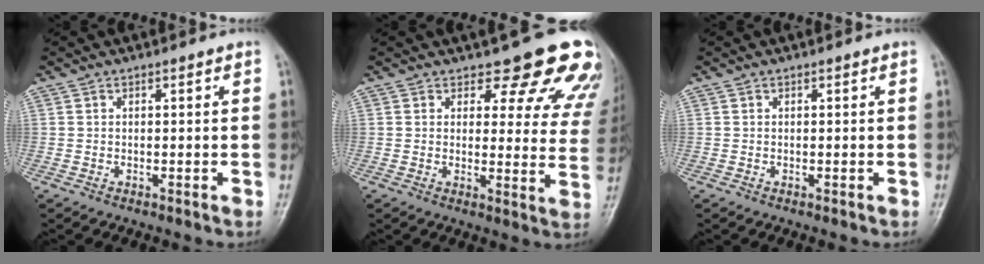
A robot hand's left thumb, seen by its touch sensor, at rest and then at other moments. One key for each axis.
{"total": 14.2, "fx": 11.9, "fy": 5.5, "fz": 5.4, "tx": -0.002, "ty": -0.080, "tz": 0.112}
{"total": 0.0}